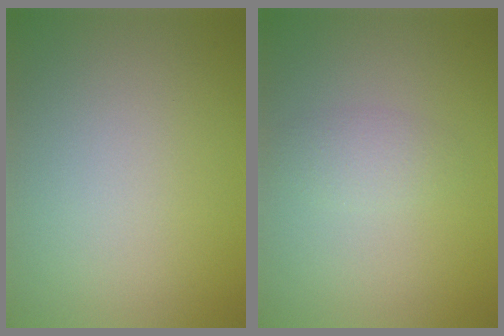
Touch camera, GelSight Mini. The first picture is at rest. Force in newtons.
{"total": 1.7, "press": 1.7, "slide": 0.0}